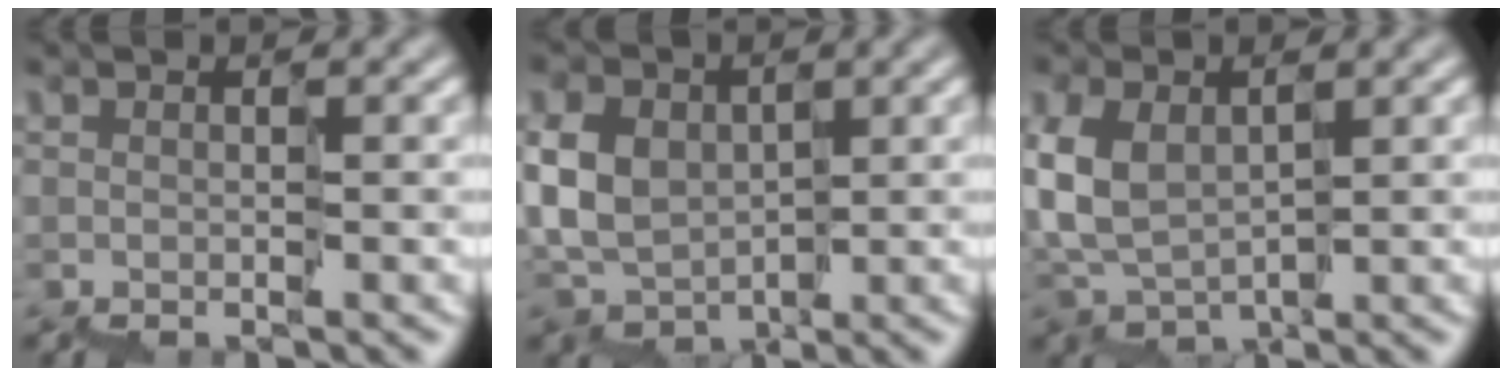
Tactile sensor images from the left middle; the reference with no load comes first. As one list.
[{"total": 4.1, "force": [0.5, 3.5, 2.1], "torque": [-0.051, 0.015, 0.001]}, {"total": 2.5, "force": [0.4, 1.7, 1.8], "torque": [-0.053, 0.011, 0.005]}]